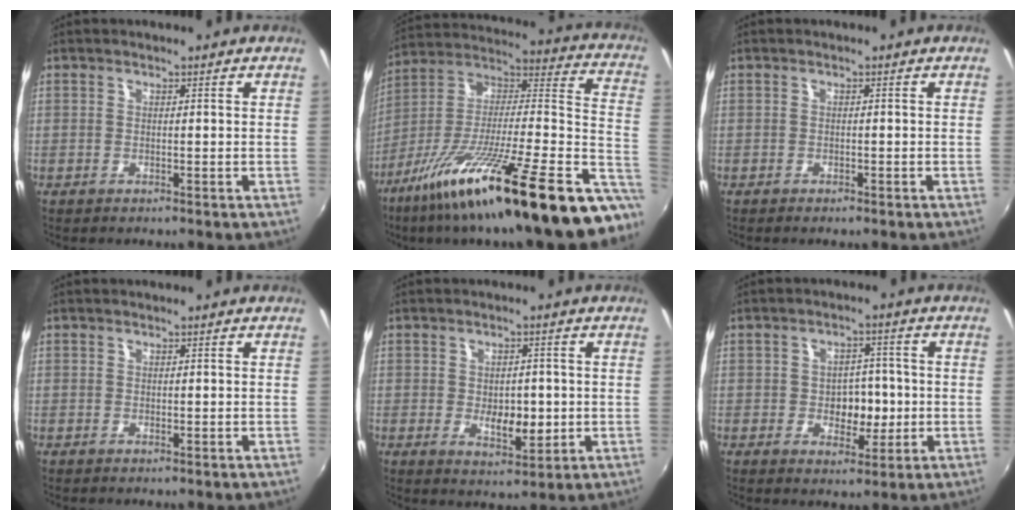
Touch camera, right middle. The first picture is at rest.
{"total": 33.3, "force": [-19.5, 4.8, 26.6], "torque": [-0.371, -0.023, -0.316]}
{"total": 0.8, "force": [-0.7, 0.3, 0.4], "torque": [-0.010, -0.004, -0.013]}
{"total": 0.0}
{"total": 5.8, "force": [-0.7, 3.3, 4.7], "torque": [-0.076, -0.009, -0.006]}
{"total": 6.0, "force": [-0.7, 4.4, 4.1], "torque": [-0.063, 0.002, -0.005]}